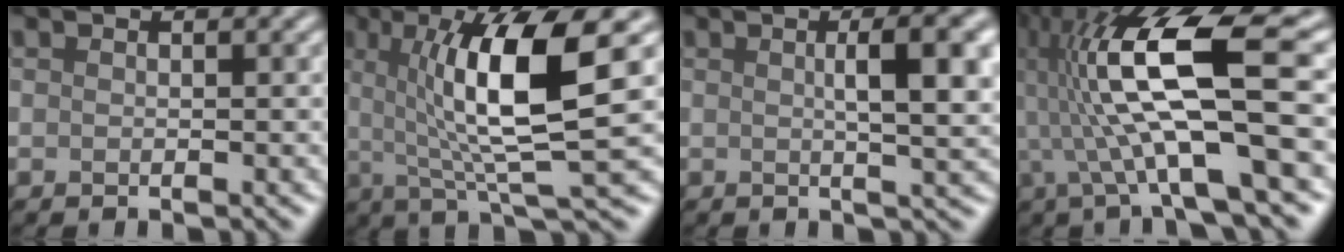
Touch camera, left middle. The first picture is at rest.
{"total": 9.9, "force": [1.6, 2.0, 9.5], "torque": [-0.136, -0.006, 0.029]}
{"total": 6.6, "force": [1.3, 1.8, 6.3], "torque": [-0.067, 0.013, 0.015]}
{"total": 13.1, "force": [0.9, 3.0, 12.7], "torque": [-0.236, 0.019, 0.015]}